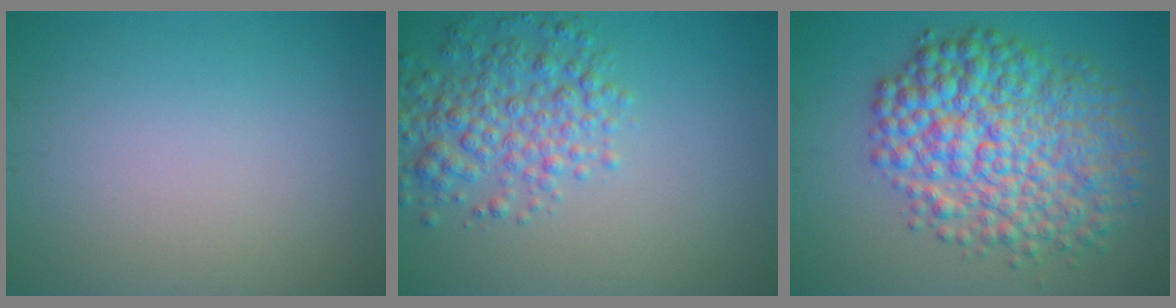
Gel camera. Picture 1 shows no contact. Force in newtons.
{"total": 4.9, "press": 4.9, "slide": 0.2}
{"total": 10.0, "press": 10.0, "slide": 0.1}